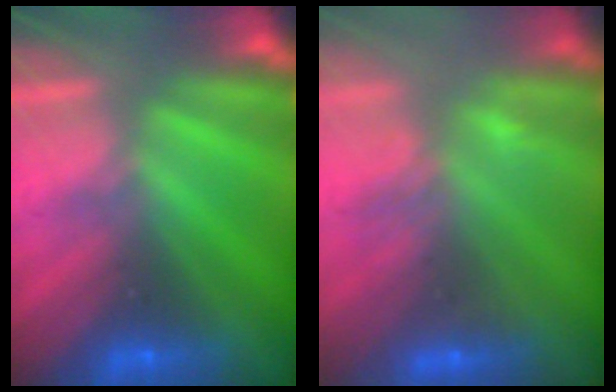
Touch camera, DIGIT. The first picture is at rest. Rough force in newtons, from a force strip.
{"total": 3.2}